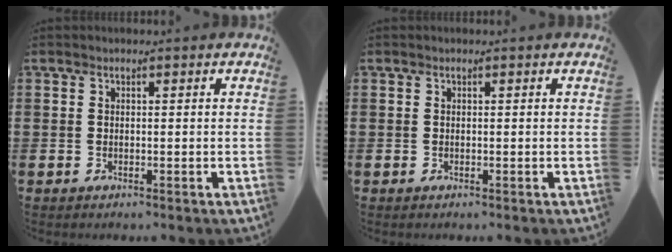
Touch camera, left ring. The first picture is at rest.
{"total": 0.0}